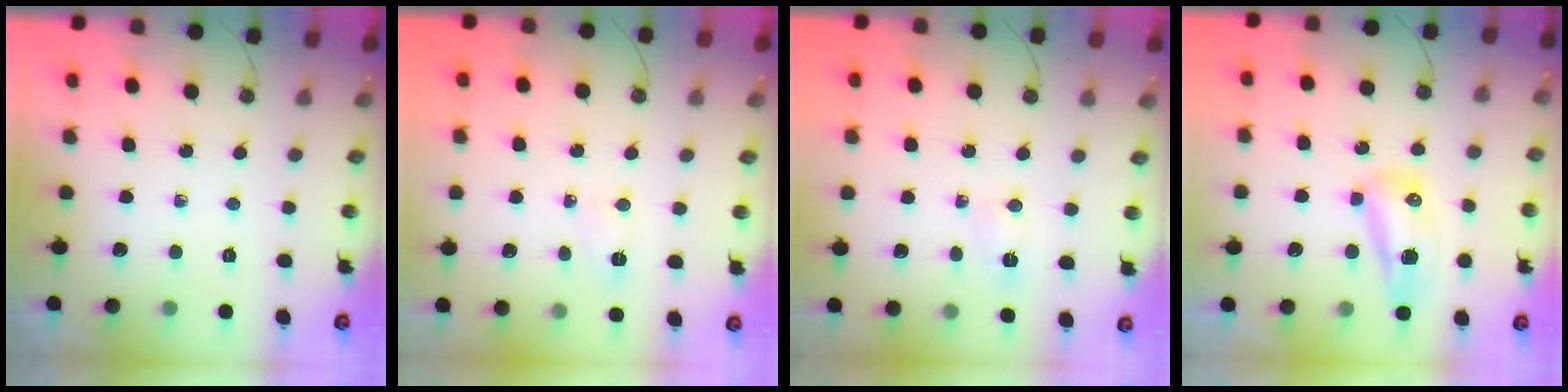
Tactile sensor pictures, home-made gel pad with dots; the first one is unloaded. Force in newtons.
{"total": 4.0, "press": 3.9, "slide": 0.5}
{"total": 18.5, "press": 4.2, "slide": 18.0}
{"total": 10.7, "press": 9.8, "slide": 4.3}